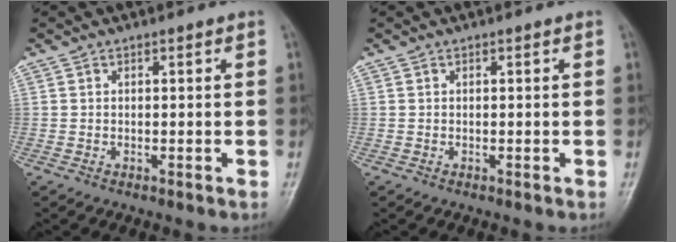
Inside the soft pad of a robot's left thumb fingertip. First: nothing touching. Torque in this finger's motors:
{"motor_torque": [-0.04, 0.05, -0.03, 0.03, 0.00]}